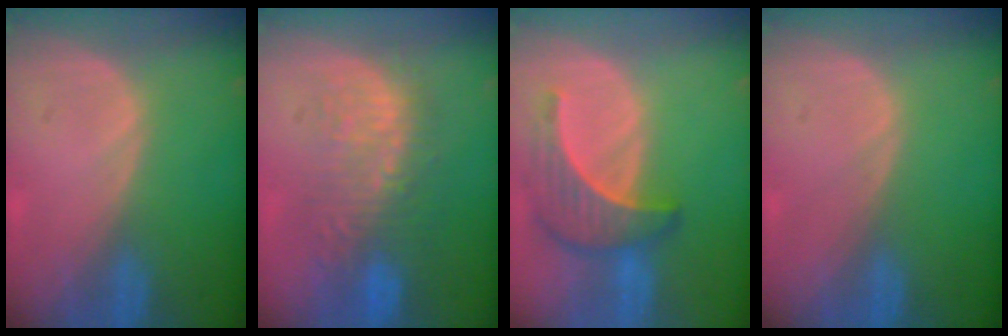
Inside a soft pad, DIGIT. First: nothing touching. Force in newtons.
{"total": 9.8, "press": 8.8, "slide": 4.2}
{"total": 6.8, "press": 6.8, "slide": 0.7}
{"total": 0.0}